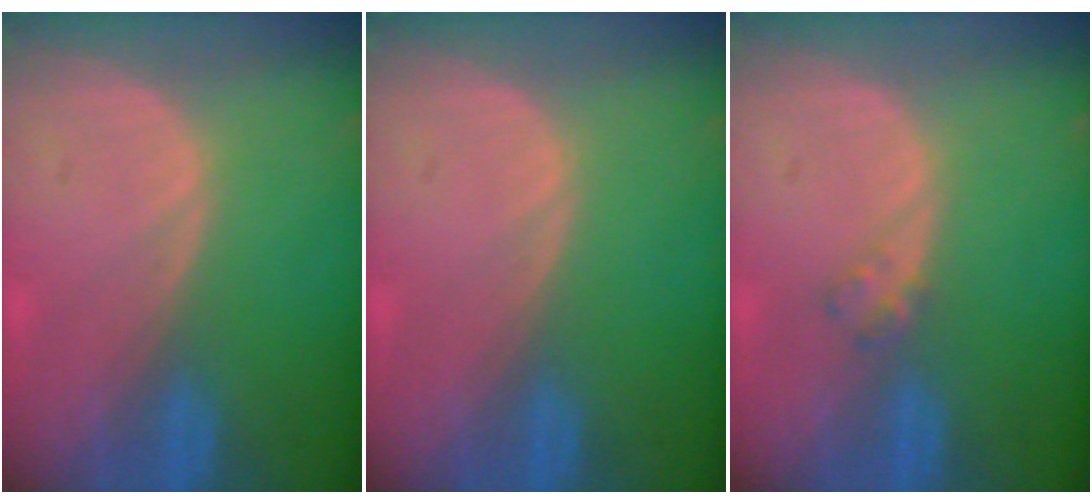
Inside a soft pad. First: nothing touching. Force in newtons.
{"total": 0.0}
{"total": 1.6, "press": 1.6, "slide": 0.2}